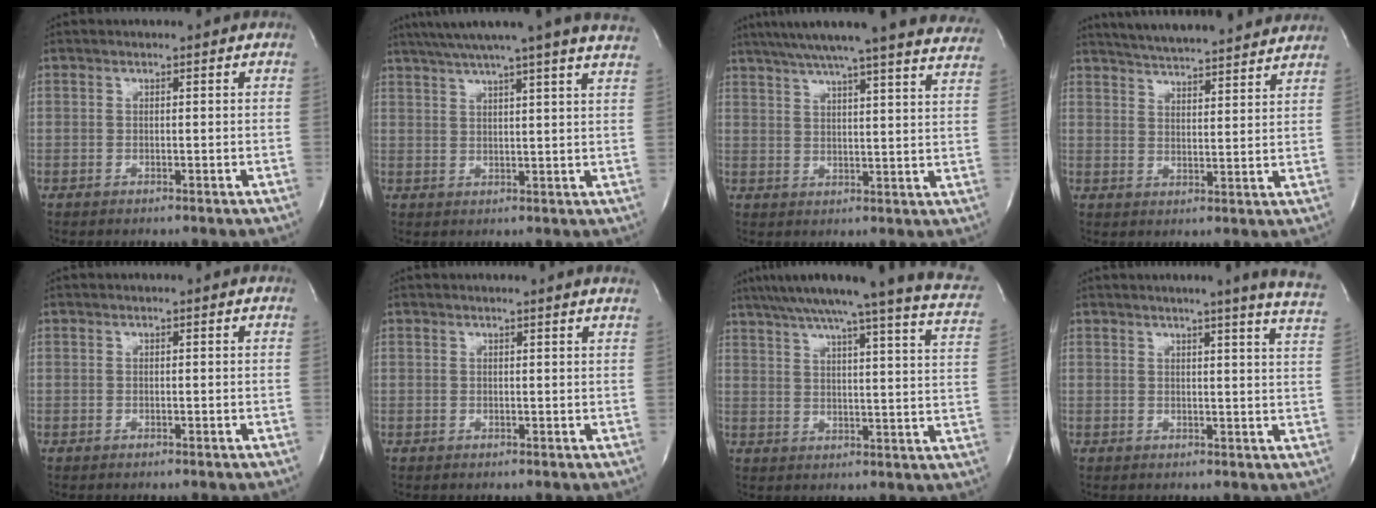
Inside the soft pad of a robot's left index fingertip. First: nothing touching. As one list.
[{"total": 19.3, "force": [16.7, -1.1, 9.6], "torque": [-0.164, -0.003, 0.210]}, {"total": 28.4, "force": [25.5, 1.4, 12.5], "torque": [-0.201, -0.043, 0.307]}, {"total": 18.7, "force": [17.2, 1.9, 7.2], "torque": [-0.117, 0.018, 0.234]}, {"total": 0.0}, {"total": 2.3, "force": [2.1, -0.5, 0.7], "torque": [-0.021, -0.003, 0.019]}, {"total": 22.6, "force": [18.4, 0.5, 13.2], "torque": [-0.197, -0.019, 0.227]}, {"total": 10.4, "force": [8.8, -1.4, 5.4], "torque": [-0.067, -0.049, 0.077]}]